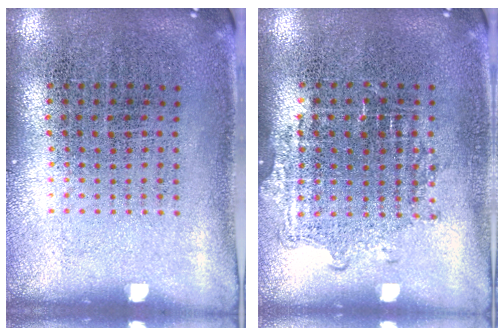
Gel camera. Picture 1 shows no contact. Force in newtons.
{"total": 1.1, "press": 1.0, "slide": 0.4}